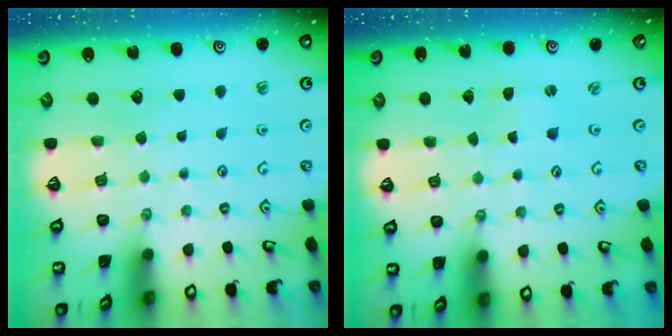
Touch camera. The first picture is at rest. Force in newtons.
{"total": 0.0}